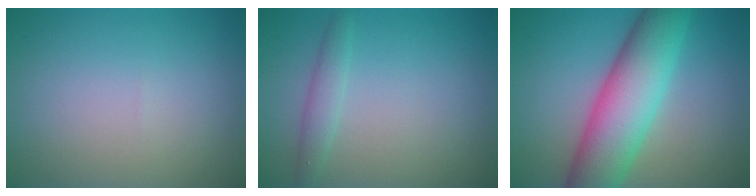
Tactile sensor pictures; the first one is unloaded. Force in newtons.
{"total": 1.6, "press": 1.6, "slide": 0.0}
{"total": 9.3, "press": 9.3, "slide": 0.2}